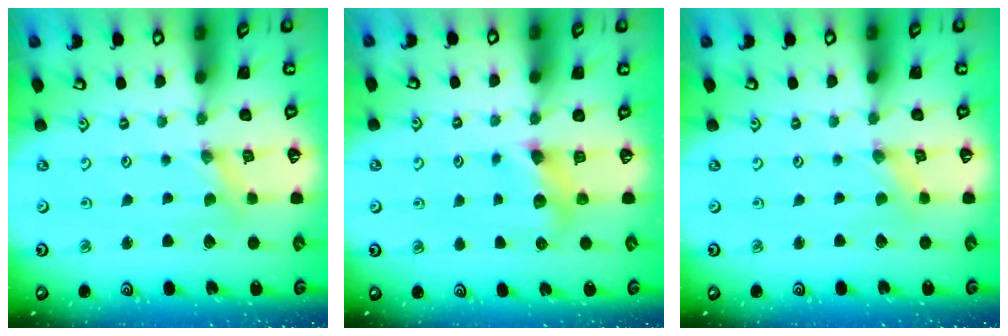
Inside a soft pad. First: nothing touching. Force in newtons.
{"total": 6.7, "press": 6.7, "slide": 0.3}
{"total": 0.0}